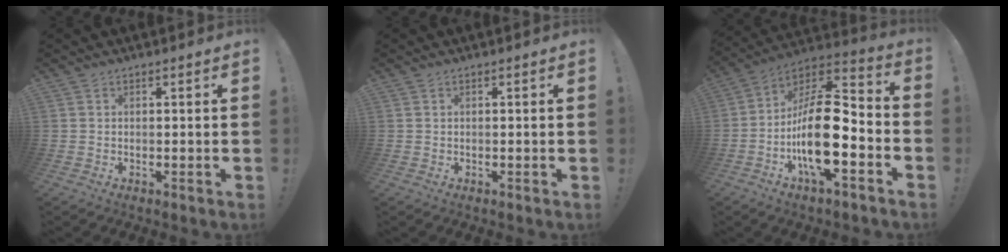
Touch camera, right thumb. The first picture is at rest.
{"total": 0.0}
{"total": 21.0, "force": [-5.4, 8.2, 18.6], "torque": [-0.350, 0.029, -0.086]}